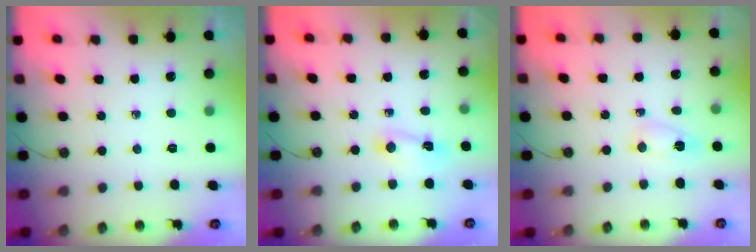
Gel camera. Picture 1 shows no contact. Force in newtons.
{"total": 2.5, "press": 2.5, "slide": 0.3}
{"total": 3.1, "press": 3.1, "slide": 0.3}